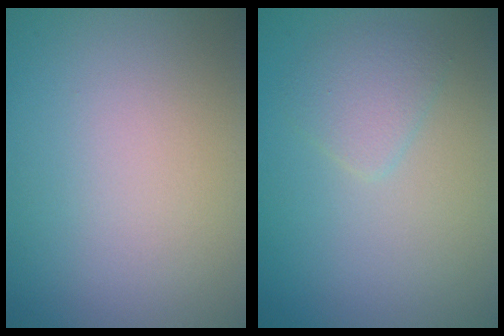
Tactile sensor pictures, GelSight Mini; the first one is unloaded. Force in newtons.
{"total": 1.9, "press": 1.9, "slide": 0.1}